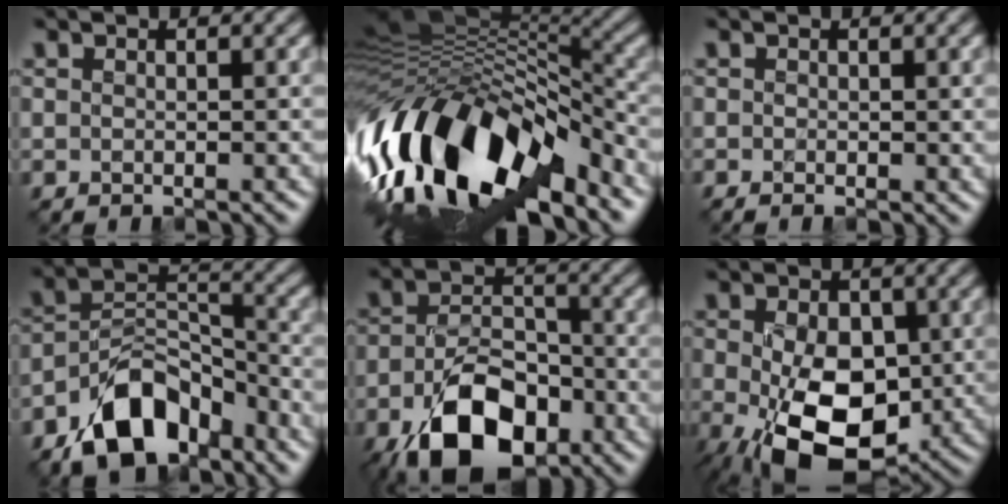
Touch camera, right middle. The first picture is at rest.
{"total": 14.8, "force": [-6.6, 6.6, 11.4], "torque": [-0.215, 0.017, -0.120]}
{"total": 0.5, "force": [-0.1, 0.1, 0.5], "torque": [-0.010, -0.008, 0.000]}
{"total": 9.0, "force": [-6.3, 4.8, 4.4], "torque": [-0.070, 0.002, -0.121]}
{"total": 10.2, "force": [-5.8, 5.4, 6.3], "torque": [-0.130, -0.014, -0.094]}
{"total": 11.3, "force": [-2.8, 6.8, 8.5], "torque": [-0.161, -0.030, -0.043]}